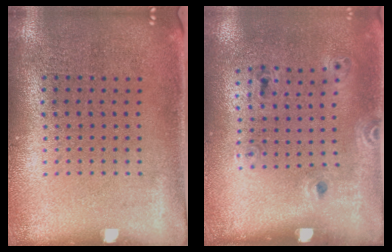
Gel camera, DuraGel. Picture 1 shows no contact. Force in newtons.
{"total": 1.3, "press": 0.8, "slide": 1.1}